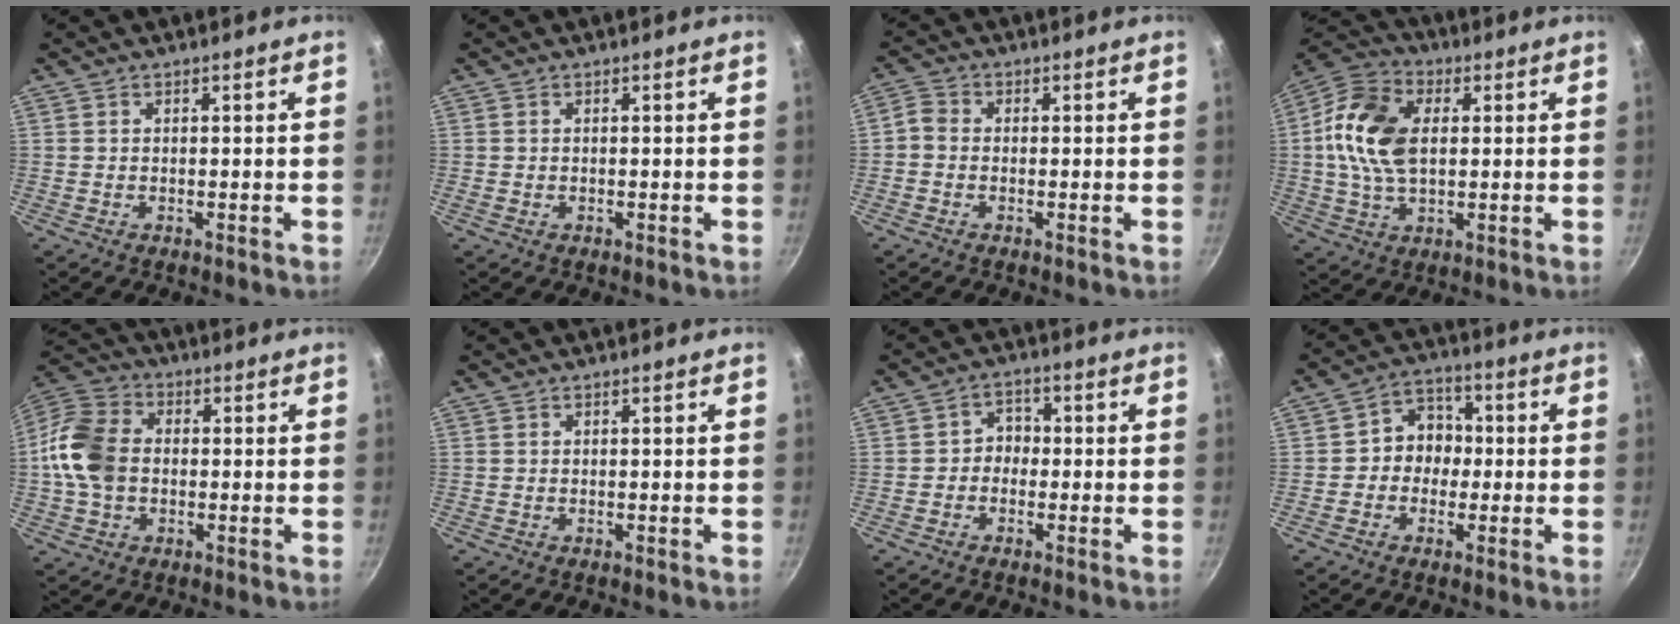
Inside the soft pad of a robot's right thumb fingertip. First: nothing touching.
{"total": 0.0}
{"total": 2.5, "force": [-0.8, 2.0, 1.2], "torque": [-0.026, 0.011, -0.029]}
{"total": 3.8, "force": [-1.4, 3.1, 1.6], "torque": [-0.022, 0.027, -0.046]}
{"total": 12.3, "force": [-0.6, 9.1, 8.3], "torque": [-0.144, 0.023, -0.030]}
{"total": 0.0}
{"total": 3.4, "force": [-0.9, 3.0, 1.5], "torque": [0.003, 0.017, -0.025]}
{"total": 7.0, "force": [-0.6, 6.2, 3.2], "torque": [-0.004, 0.020, -0.024]}